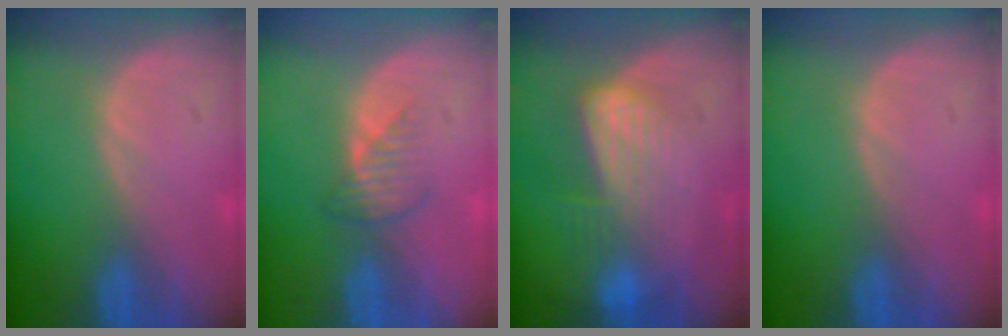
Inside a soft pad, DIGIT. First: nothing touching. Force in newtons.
{"total": 2.5, "press": 2.5, "slide": 0.4}
{"total": 7.0, "press": 6.1, "slide": 3.5}
{"total": 0.0}